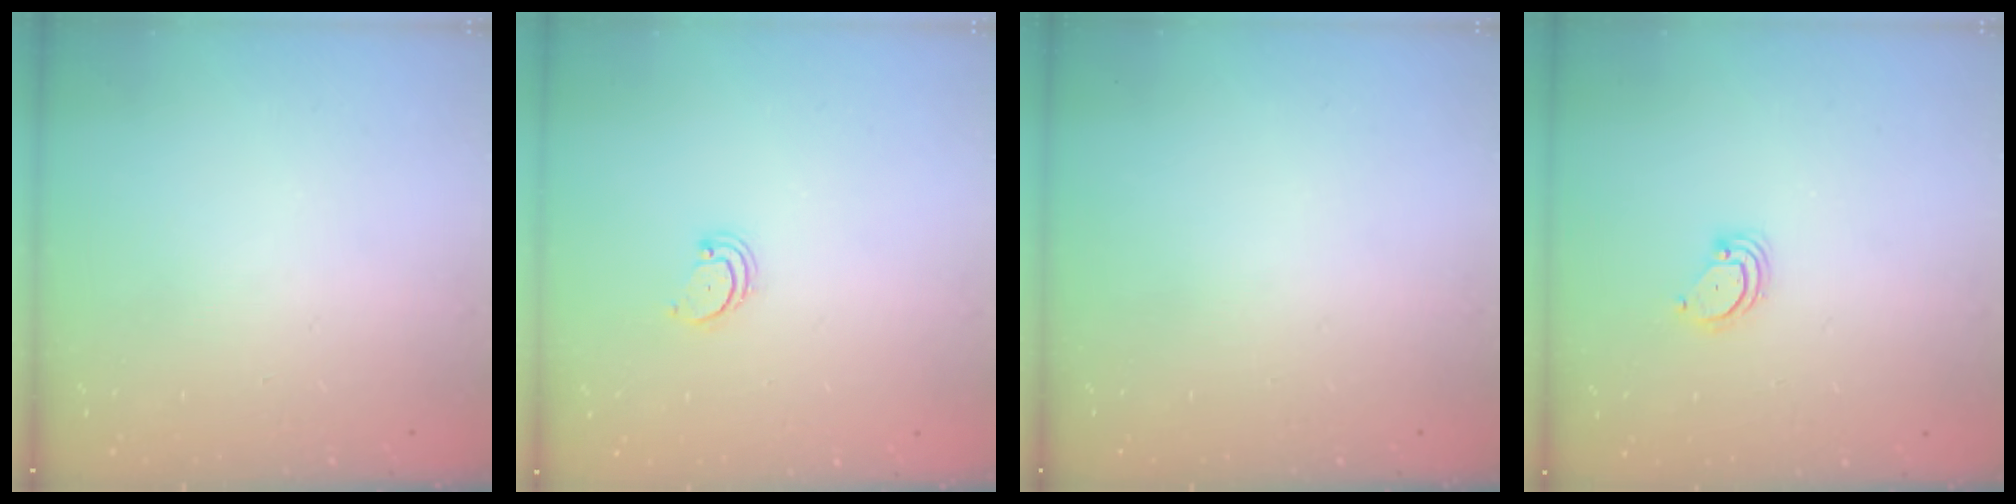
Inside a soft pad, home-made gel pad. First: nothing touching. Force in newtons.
{"total": 2.6, "press": 2.5, "slide": 0.5}
{"total": 0.0}
{"total": 3.4, "press": 3.3, "slide": 0.3}